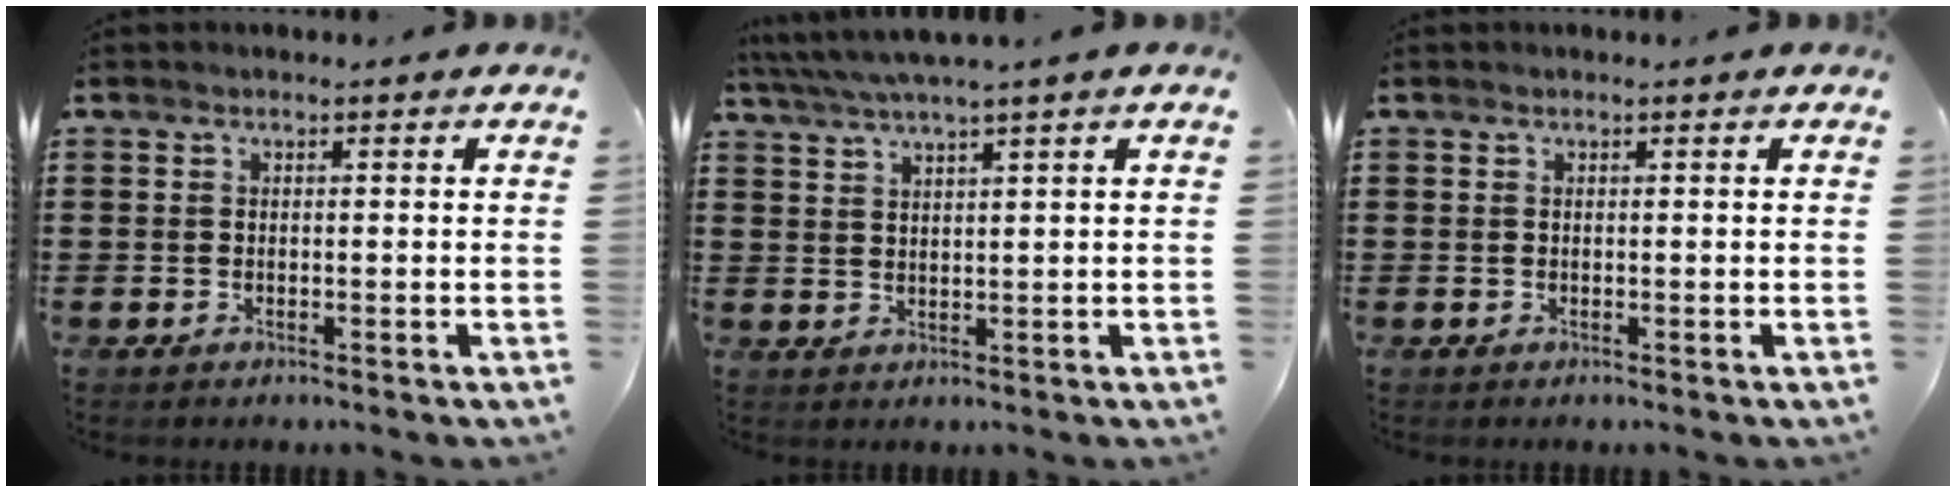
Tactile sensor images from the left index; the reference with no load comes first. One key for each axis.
{"total": 3.2, "fx": 2.5, "fy": -0.6, "fz": 1.9, "tx": -0.043, "ty": -0.008, "tz": 0.043}
{"total": 0.0}